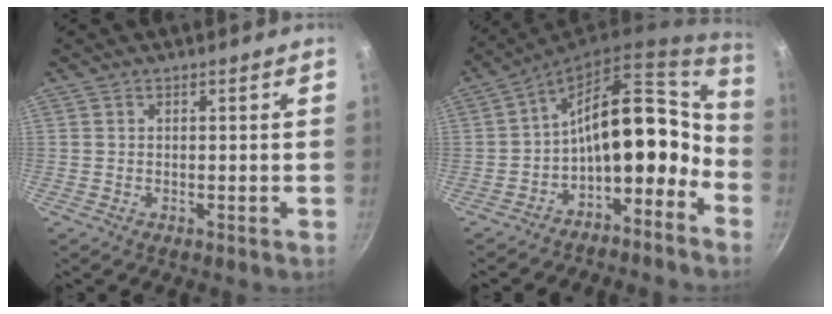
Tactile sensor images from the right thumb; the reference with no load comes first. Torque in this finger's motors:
{"motor_torque": [2.37, 2.30, 2.04, -0.73, 0.51]}